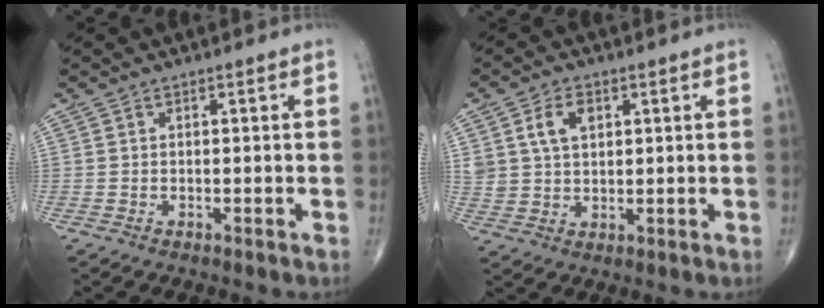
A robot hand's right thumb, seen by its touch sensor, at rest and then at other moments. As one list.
[{"total": 6.7, "force": [2.5, 4.4, 4.3], "torque": [-0.071, -0.006, 0.049]}]